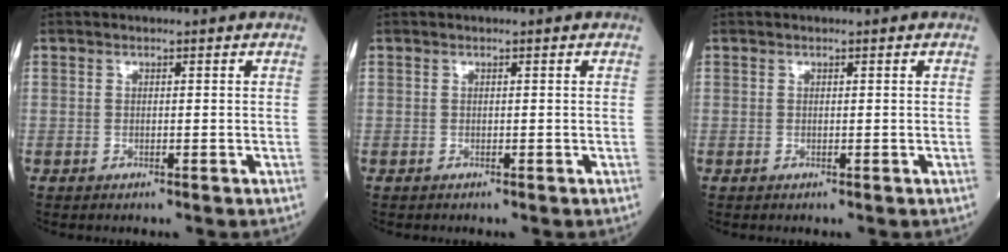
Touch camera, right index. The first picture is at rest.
{"total": 0.0}
{"total": 0.0}